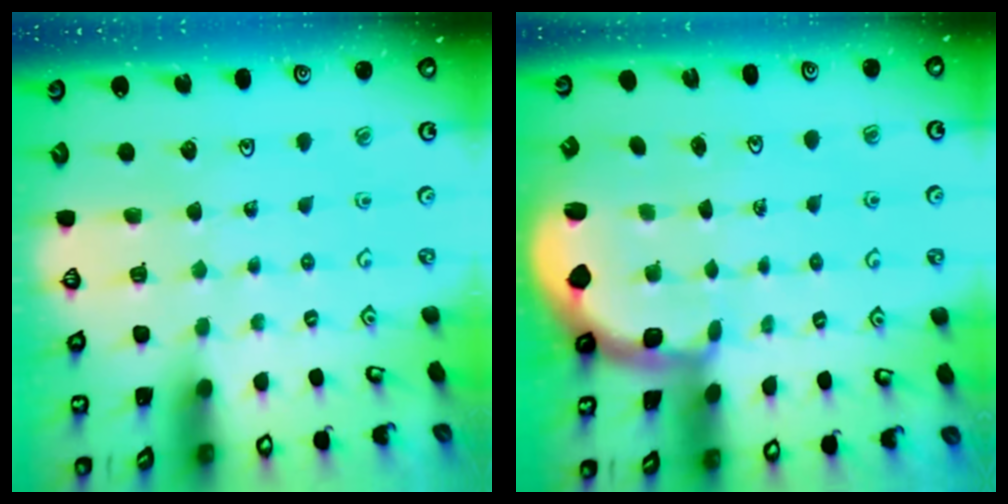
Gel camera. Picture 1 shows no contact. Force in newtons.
{"total": 1.0, "press": 0.9, "slide": 0.2}